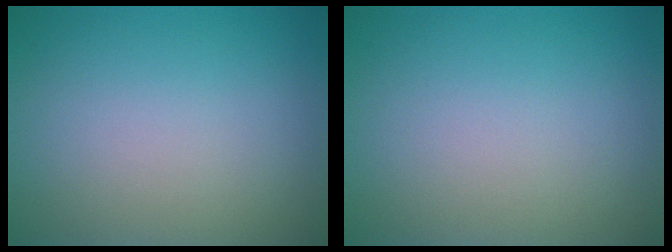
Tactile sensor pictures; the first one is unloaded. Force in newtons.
{"total": 0.0}